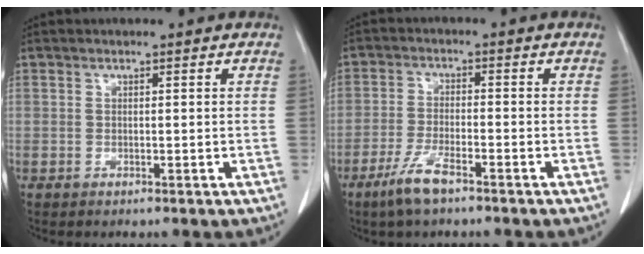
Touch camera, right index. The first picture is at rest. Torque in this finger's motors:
{"motor_torque": [0.75, -0.57, 0.10, 0.10]}